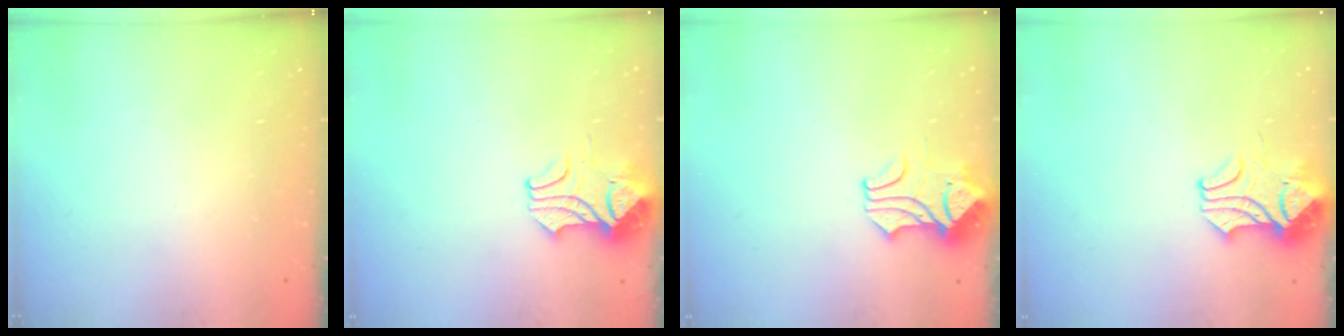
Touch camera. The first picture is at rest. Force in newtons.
{"total": 2.1, "press": 1.9, "slide": 0.9}
{"total": 1.8, "press": 1.4, "slide": 1.1}
{"total": 2.4, "press": 2.2, "slide": 1.0}